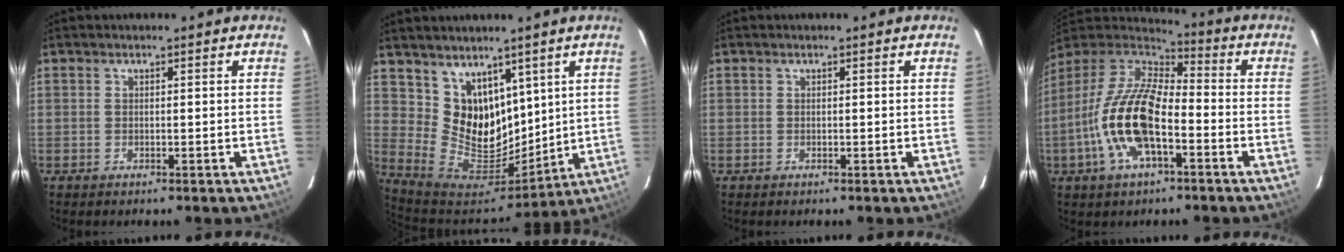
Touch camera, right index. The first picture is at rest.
{"total": 13.4, "force": [7.3, 10.0, 5.0], "torque": [-0.094, -0.007, 0.156]}
{"total": 0.0}
{"total": 17.7, "force": [-5.4, 7.5, 15.1], "torque": [-0.312, -0.005, -0.109]}